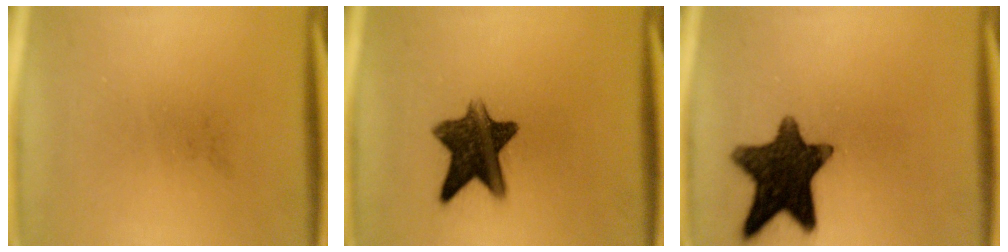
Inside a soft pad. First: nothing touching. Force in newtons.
{"total": 11.0}
{"total": 13.7}